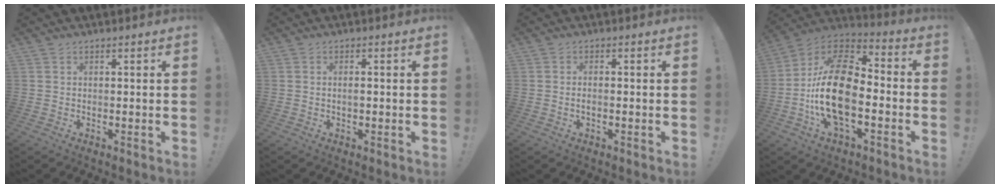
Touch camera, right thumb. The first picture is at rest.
{"total": 1.1, "force": [-0.1, 0.3, 1.1], "torque": [-0.012, -0.002, -0.004]}
{"total": 1.4, "force": [-0.5, 0.5, 1.2], "torque": [-0.023, 0.004, -0.010]}
{"total": 22.6, "force": [-4.2, 12.2, 18.5], "torque": [-0.355, 0.027, -0.066]}